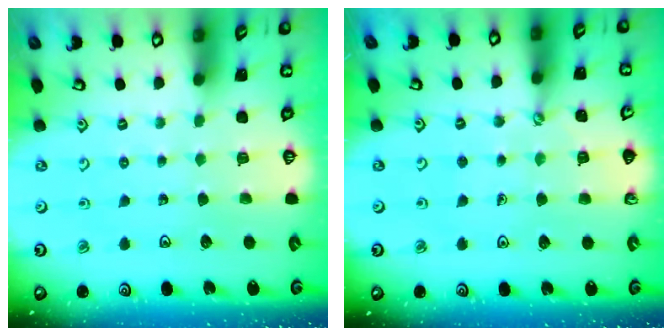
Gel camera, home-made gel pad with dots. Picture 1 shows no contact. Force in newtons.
{"total": 2.4, "press": 2.4, "slide": 0.3}